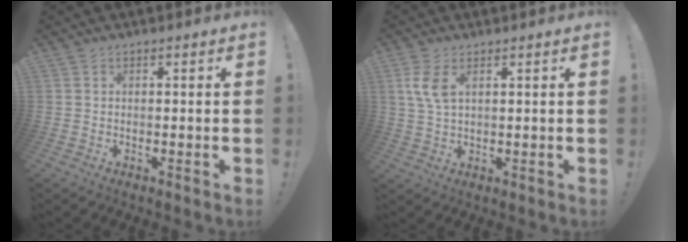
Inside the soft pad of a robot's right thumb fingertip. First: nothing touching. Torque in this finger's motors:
{"motor_torque": [0.22, 0.22, 0.62, -0.65, 0.12]}